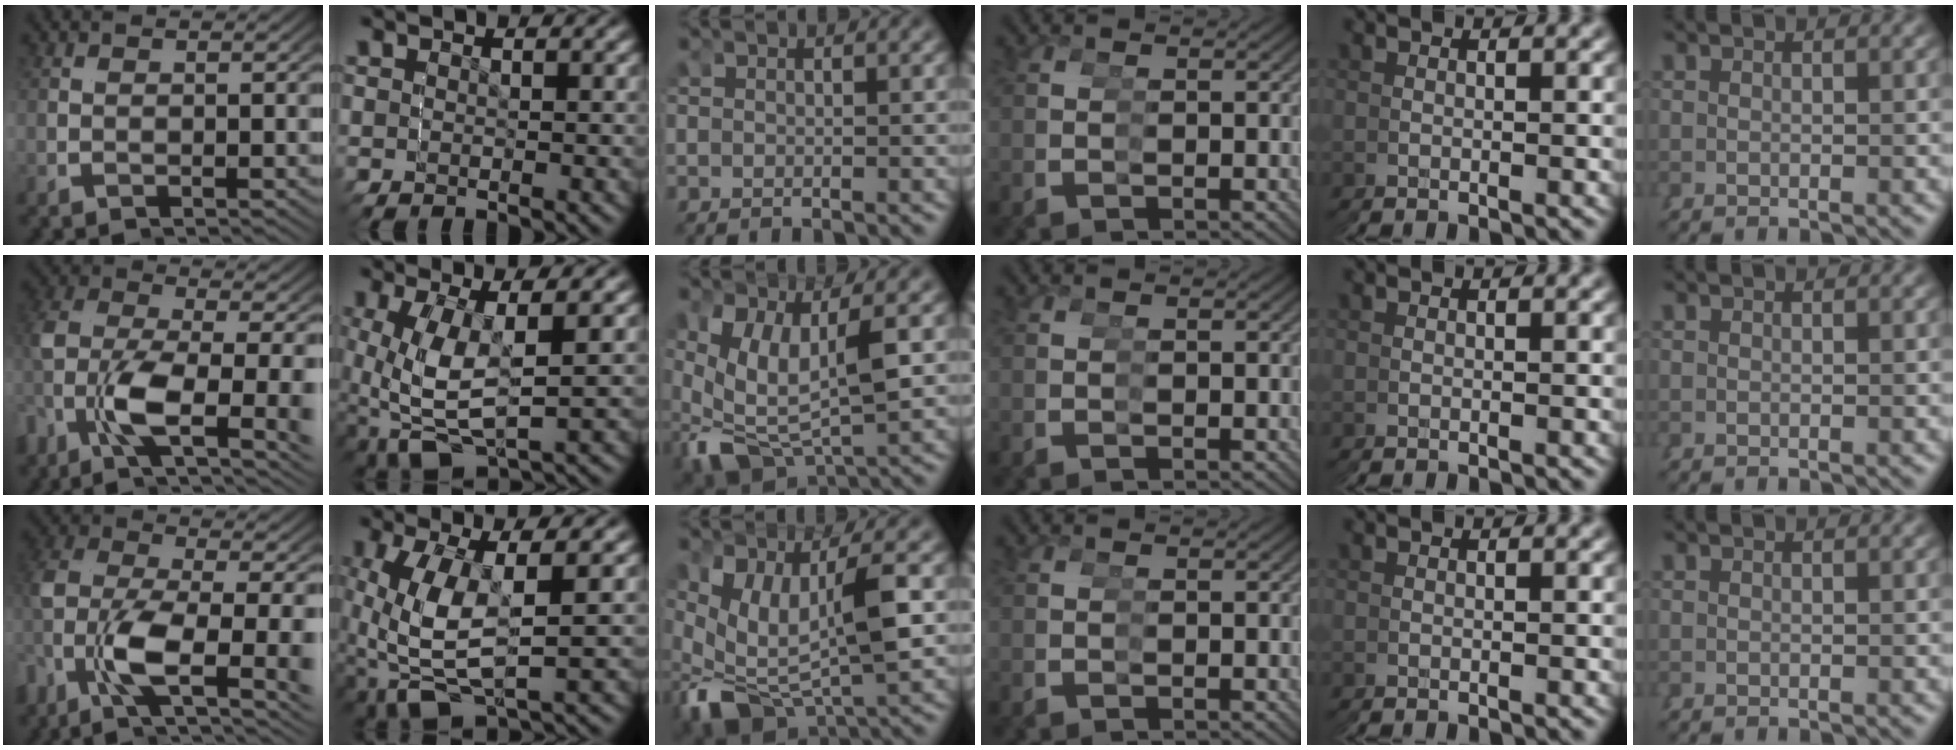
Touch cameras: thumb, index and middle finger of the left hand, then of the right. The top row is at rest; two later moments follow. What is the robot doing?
{"motion": "grasp_and_lifting", "object": "stress ball aka squeeze ball"}